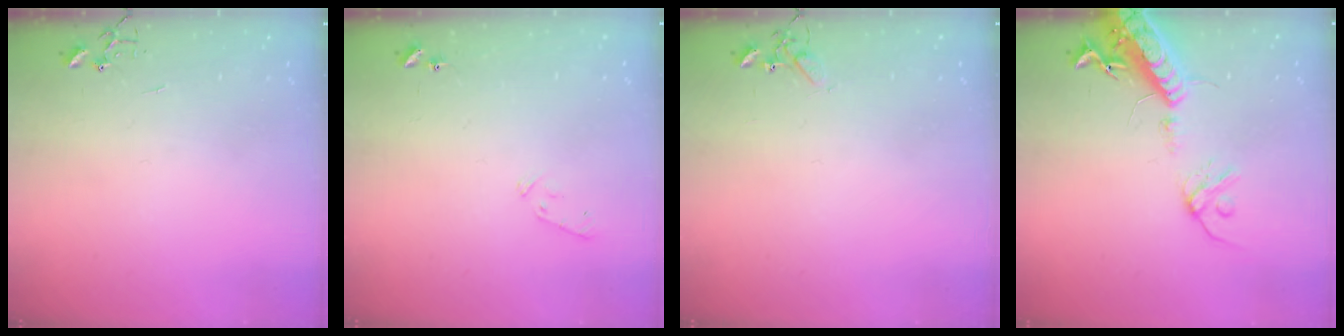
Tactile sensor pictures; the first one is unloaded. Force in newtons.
{"total": 6.7, "press": 6.7, "slide": 1.0}
{"total": 4.7, "press": 4.6, "slide": 0.6}
{"total": 16.6, "press": 16.1, "slide": 4.0}